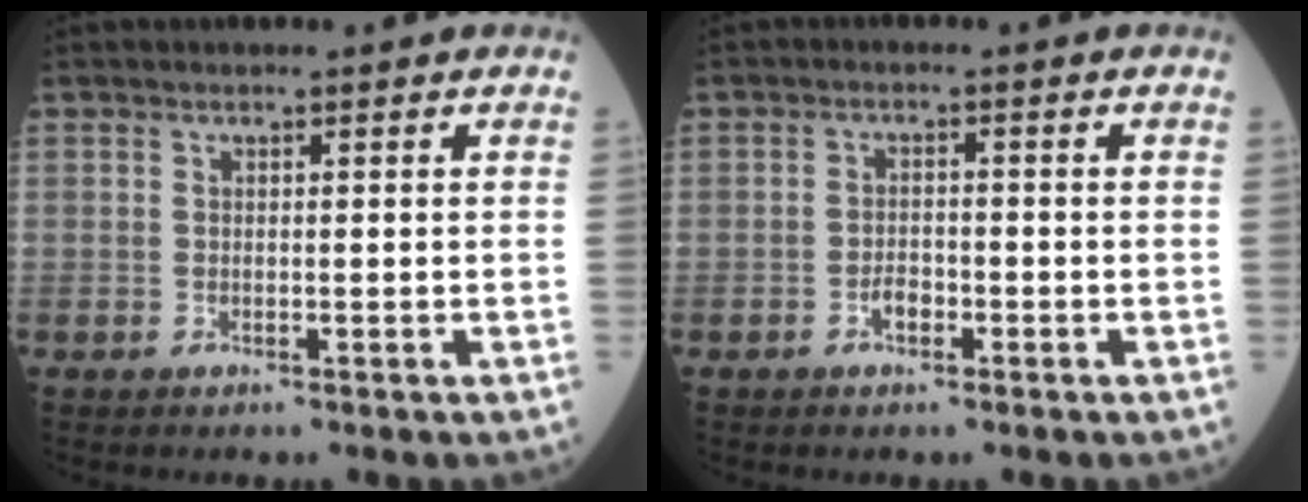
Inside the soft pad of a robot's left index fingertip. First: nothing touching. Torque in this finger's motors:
{"motor_torque": [-0.03, 0.01, 0.02, 0.01]}